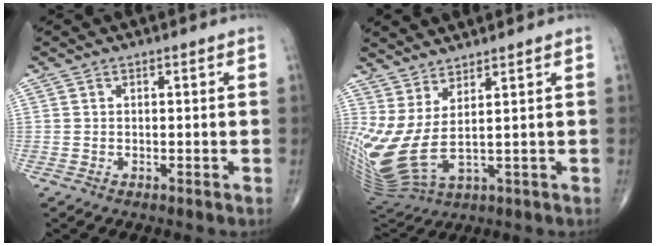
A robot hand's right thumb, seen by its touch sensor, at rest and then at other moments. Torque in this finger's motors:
{"motor_torque": [-0.70, 1.37, 1.52, 0.42, 0.53]}